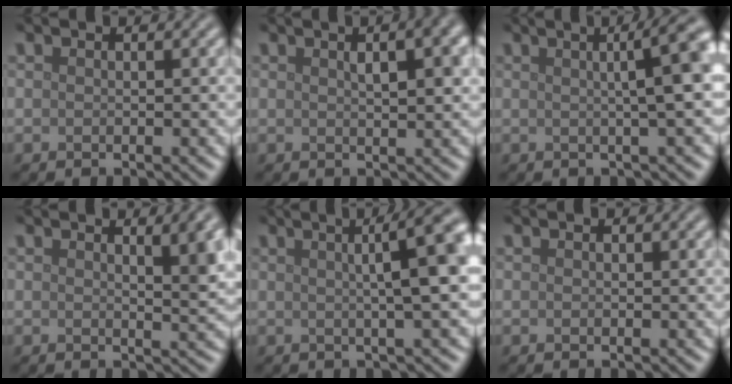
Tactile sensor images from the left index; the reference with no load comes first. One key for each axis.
{"total": 4.5, "fx": 1.4, "fy": 1.5, "fz": 4.0, "tx": -0.044, "ty": 0.015, "tz": 0.019}
{"total": 8.2, "fx": 1.5, "fy": 2.5, "fz": 7.6, "tx": -0.044, "ty": 0.043, "tz": -0.001}
{"total": 4.3, "fx": 1.8, "fy": 1.3, "fz": 3.6, "tx": -0.035, "ty": 0.007, "tz": 0.024}
{"total": 9.1, "fx": 1.6, "fy": 2.7, "fz": 8.5, "tx": -0.053, "ty": 0.038, "tz": 0.001}
{"total": 0.0}